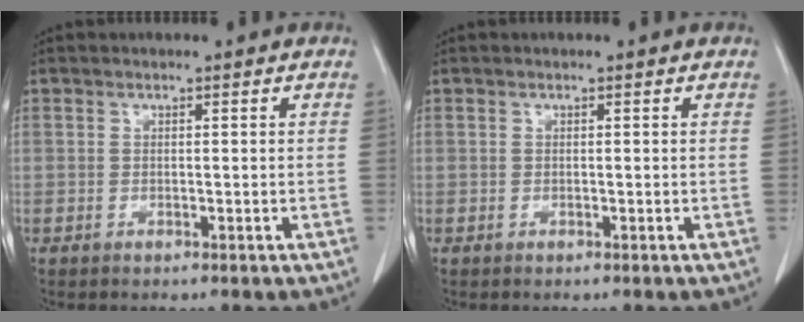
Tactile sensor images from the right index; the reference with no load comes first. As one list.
[{"total": 0.0}]